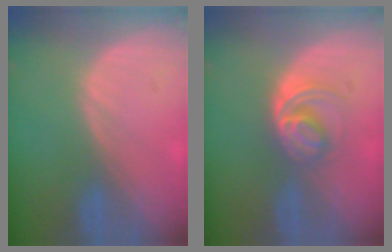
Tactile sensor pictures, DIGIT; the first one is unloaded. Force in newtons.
{"total": 5.9, "press": 5.2, "slide": 2.7}